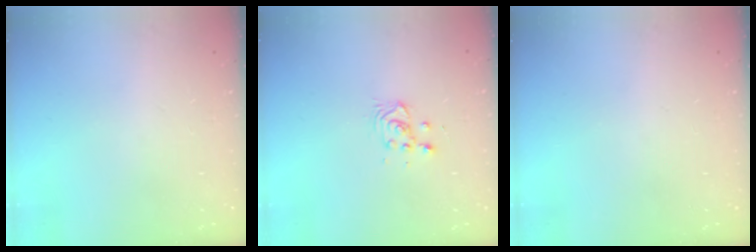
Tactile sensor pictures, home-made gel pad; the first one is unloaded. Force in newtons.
{"total": 3.3, "press": 3.3, "slide": 0.2}
{"total": 0.0}